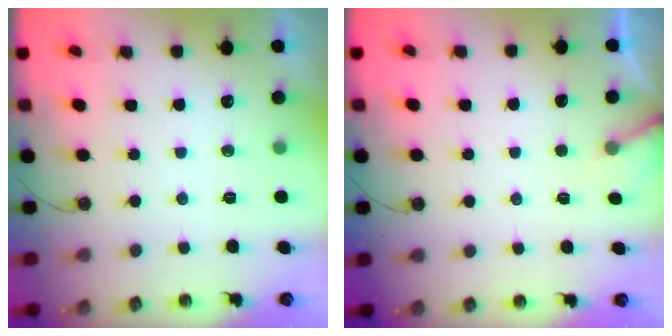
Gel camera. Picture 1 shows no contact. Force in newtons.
{"total": 4.8, "press": 4.7, "slide": 0.3}